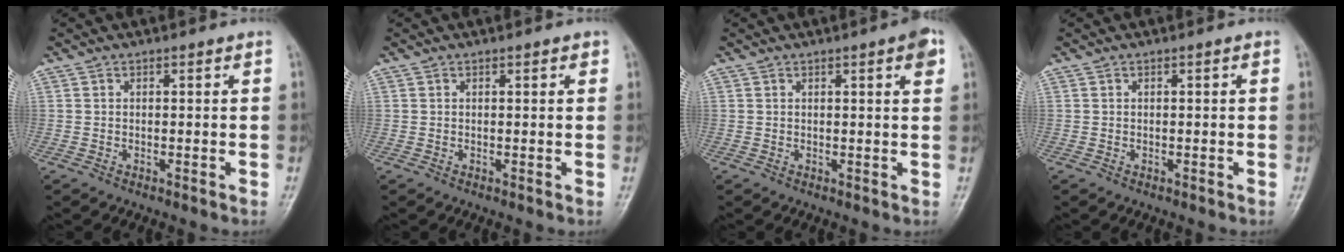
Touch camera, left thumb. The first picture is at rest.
{"total": 1.0, "force": [0.5, 0.3, 0.8], "torque": [-0.011, 0.000, 0.004]}
{"total": 3.3, "force": [1.5, 0.5, 2.8], "torque": [-0.032, -0.002, 0.017]}
{"total": 0.0}